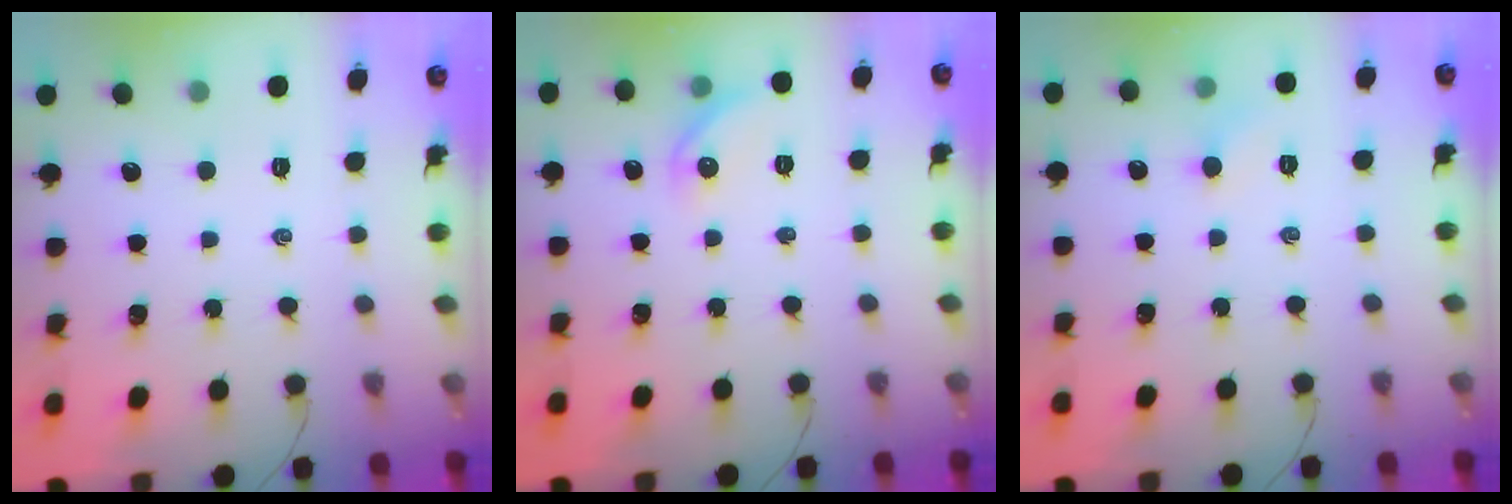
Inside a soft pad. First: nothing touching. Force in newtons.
{"total": 6.8, "press": 6.7, "slide": 0.9}
{"total": 3.4, "press": 3.3, "slide": 1.1}